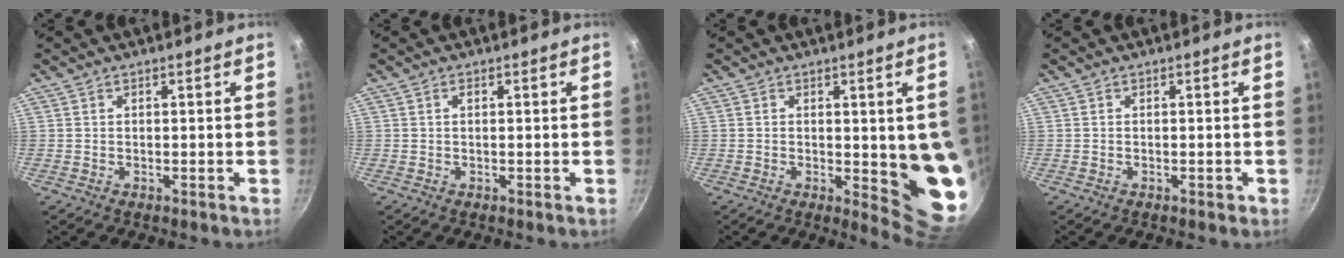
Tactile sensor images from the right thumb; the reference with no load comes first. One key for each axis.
{"total": 0.9, "fx": 0.3, "fy": 0.4, "fz": 0.7, "tx": -0.013, "ty": 0.002, "tz": 0.003}
{"total": 9.5, "fx": -0.2, "fy": 3.1, "fz": 9.0, "tx": -0.084, "ty": -0.023, "tz": 0.000}
{"total": 0.7, "fx": -0.3, "fy": 0.4, "fz": 0.5, "tx": -0.005, "ty": 0.004, "tz": -0.004}